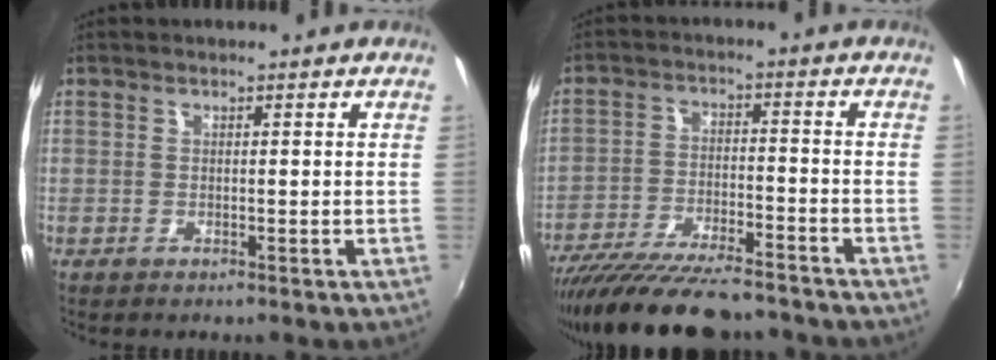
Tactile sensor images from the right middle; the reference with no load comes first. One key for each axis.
{"total": 18.2, "fx": -15.7, "fy": 3.6, "fz": 8.6, "tx": -0.174, "ty": -0.038, "tz": -0.248}